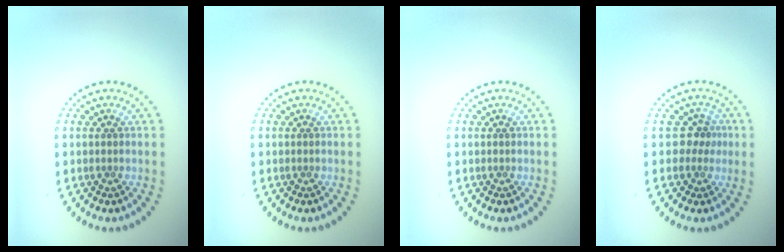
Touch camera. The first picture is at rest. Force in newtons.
{"total": 0.0}
{"total": 0.0}
{"total": 2.0, "press": 1.5, "slide": 1.3}